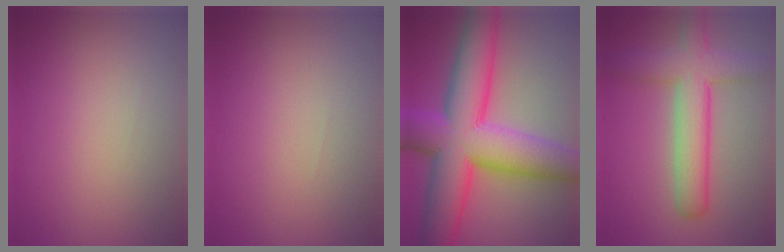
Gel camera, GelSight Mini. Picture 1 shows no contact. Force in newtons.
{"total": 0.0}
{"total": 13.8, "press": 13.8, "slide": 0.3}
{"total": 6.2, "press": 6.2, "slide": 0.3}